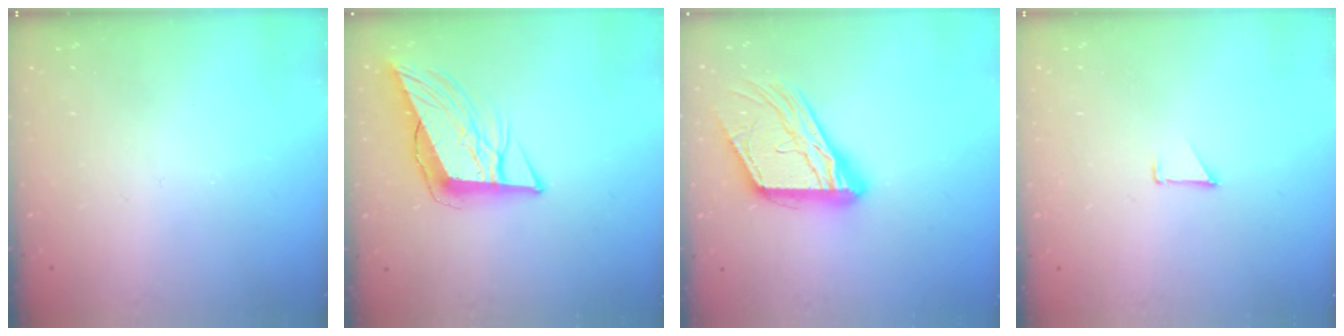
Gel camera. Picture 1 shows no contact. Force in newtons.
{"total": 11.1, "press": 10.3, "slide": 4.0}
{"total": 17.4, "press": 17.3, "slide": 1.9}
{"total": 0.9, "press": 0.8, "slide": 0.1}